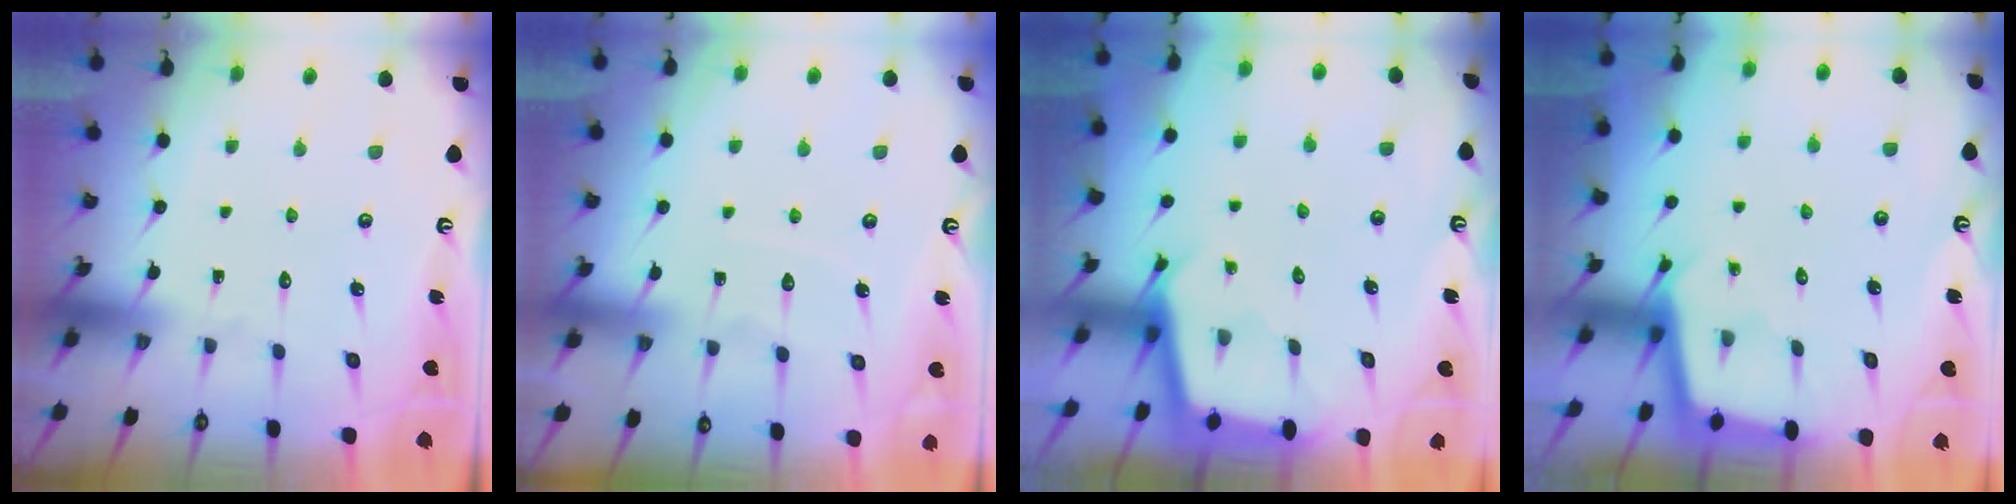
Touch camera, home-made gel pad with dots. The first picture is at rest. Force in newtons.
{"total": 4.9, "press": 4.9, "slide": 0.3}
{"total": 2.4, "press": 2.4, "slide": 0.1}
{"total": 2.5, "press": 2.5, "slide": 0.2}